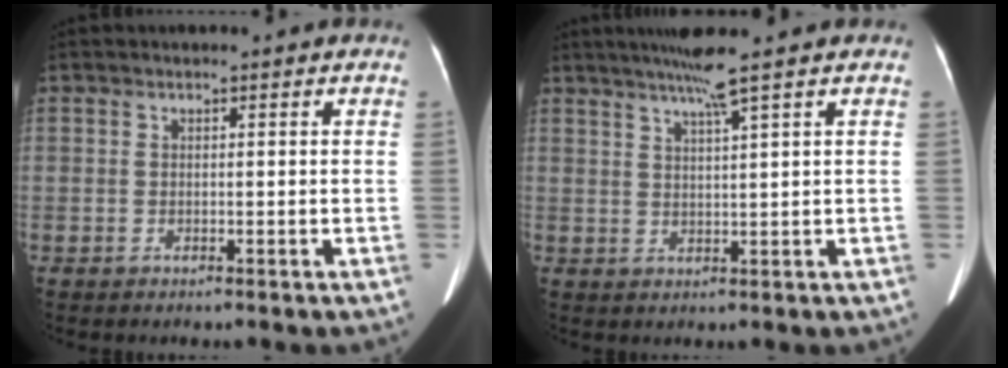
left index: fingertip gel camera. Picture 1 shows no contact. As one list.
[{"total": 4.6, "force": [3.2, -1.5, 2.9], "torque": [-0.054, 0.002, 0.059]}]